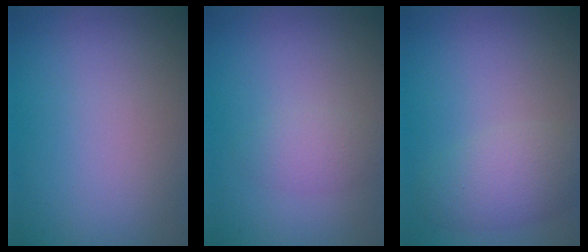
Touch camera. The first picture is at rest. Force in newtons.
{"total": 1.8, "press": 1.8, "slide": 0.0}
{"total": 3.5, "press": 3.5, "slide": 0.1}